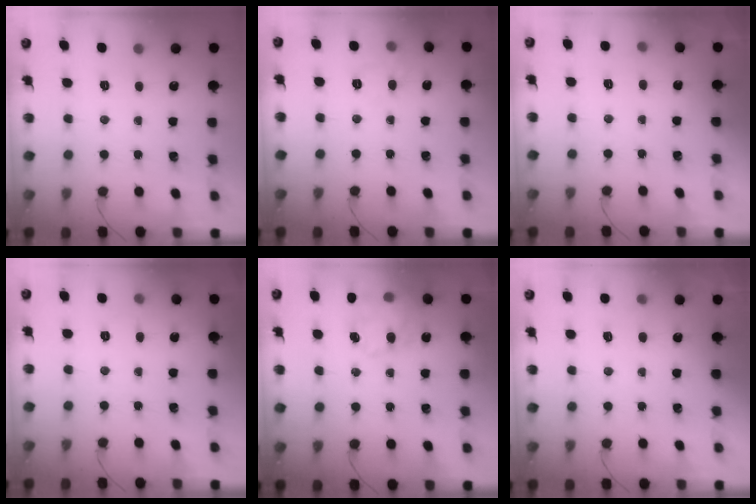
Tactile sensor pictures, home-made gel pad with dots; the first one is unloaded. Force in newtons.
{"total": 7.9, "press": 7.7, "slide": 1.7}
{"total": 2.6, "press": 2.1, "slide": 1.5}
{"total": 2.4, "press": 2.1, "slide": 1.1}
{"total": 17.7, "press": 17.4, "slide": 3.3}
{"total": 6.1, "press": 6.0, "slide": 1.0}